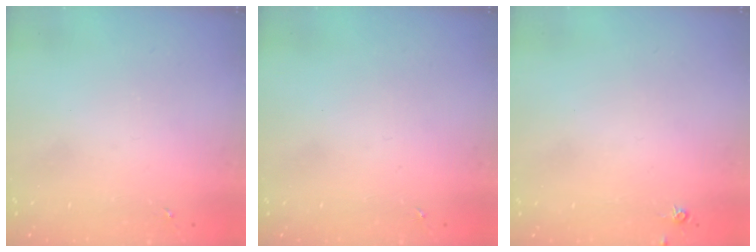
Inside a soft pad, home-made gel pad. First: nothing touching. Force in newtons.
{"total": 0.0}
{"total": 4.4, "press": 4.3, "slide": 0.5}